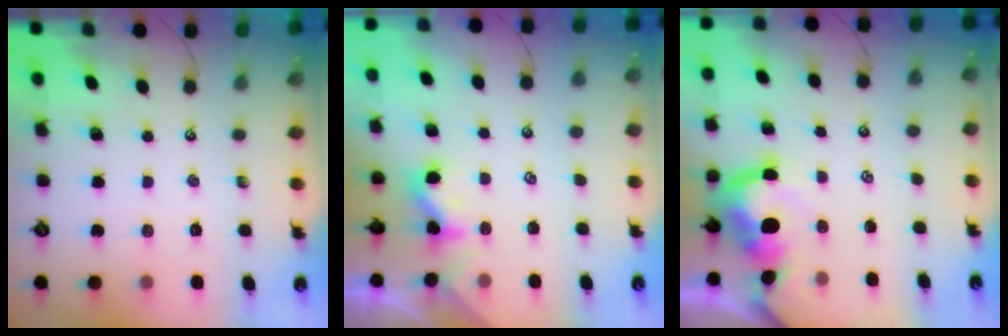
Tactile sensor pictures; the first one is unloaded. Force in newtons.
{"total": 2.3, "press": 2.3, "slide": 0.2}
{"total": 3.6, "press": 3.4, "slide": 1.2}